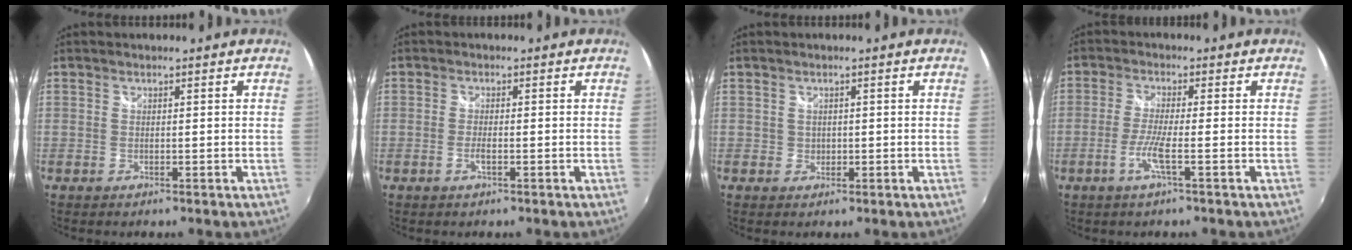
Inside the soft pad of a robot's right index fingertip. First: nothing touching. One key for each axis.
{"total": 1.5, "fx": -0.7, "fy": 0.2, "fz": 1.3, "tx": -0.030, "ty": -0.002, "tz": -0.014}
{"total": 1.1, "fx": 0.0, "fy": 1.1, "fz": 0.0, "tx": 0.004, "ty": -0.001, "tz": 0.001}
{"total": 4.3, "fx": -1.9, "fy": -0.5, "fz": 3.8, "tx": -0.088, "ty": -0.006, "tz": -0.041}